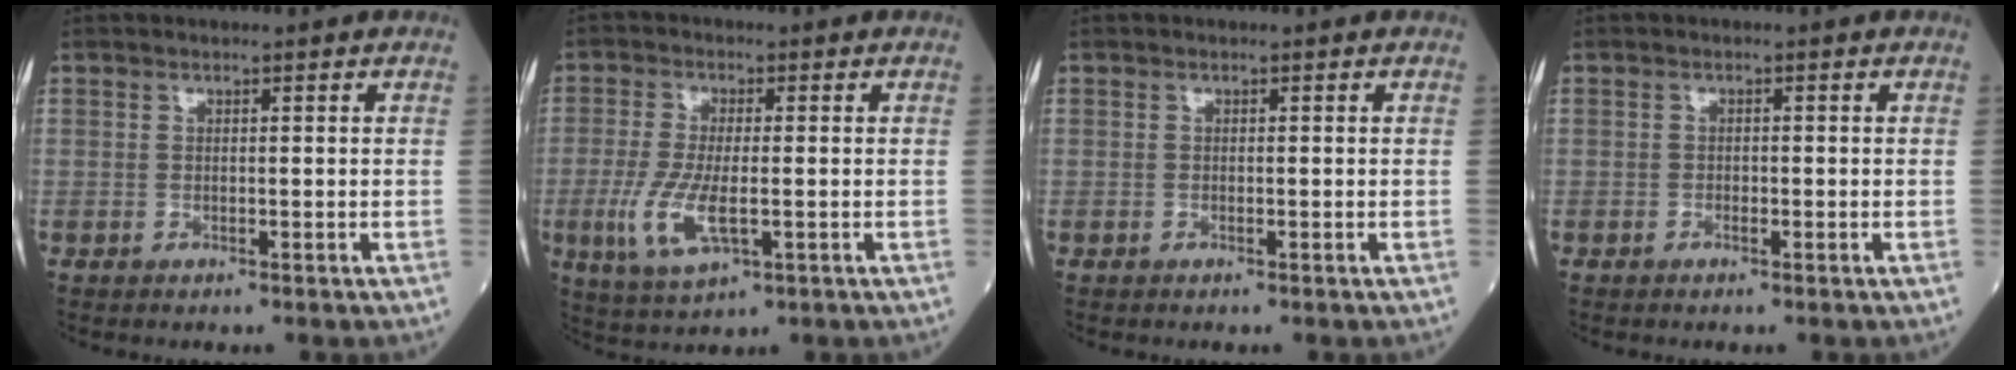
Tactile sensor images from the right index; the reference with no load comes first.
{"total": 7.9, "force": [-1.8, 2.3, 7.3], "torque": [-0.167, -0.017, -0.030]}
{"total": 0.0}
{"total": 0.5, "force": [-0.4, 0.3, 0.3], "torque": [-0.003, 0.002, -0.008]}